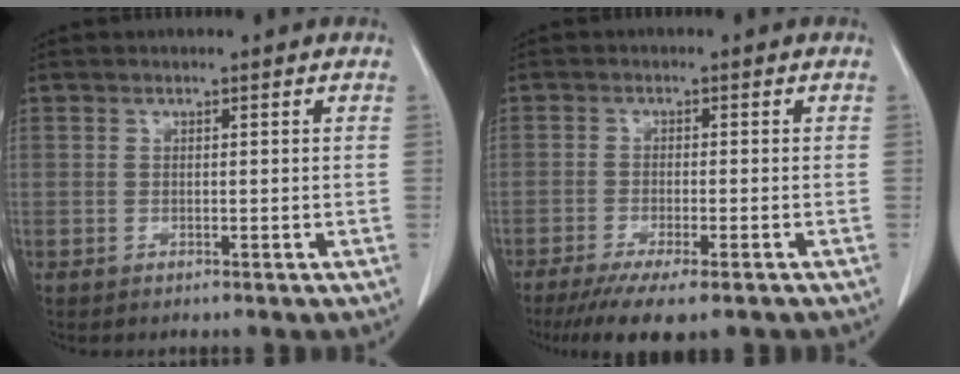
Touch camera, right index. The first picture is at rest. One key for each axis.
{"total": 10.0, "fx": -7.6, "fy": 1.5, "fz": 6.4, "tx": -0.089, "ty": -0.019, "tz": -0.114}